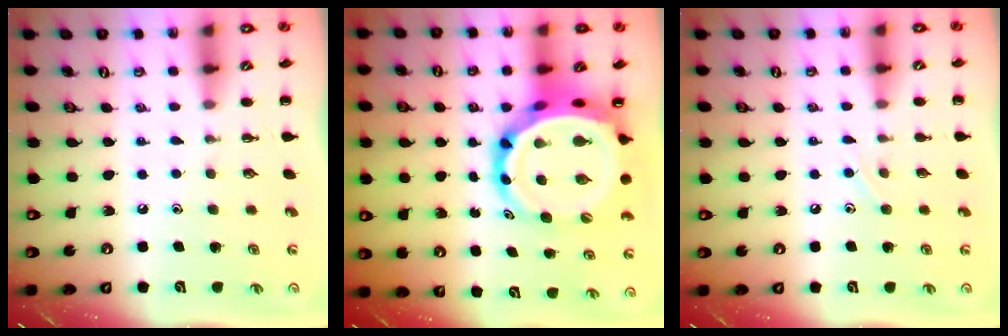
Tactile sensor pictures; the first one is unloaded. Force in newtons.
{"total": 12.7, "press": 12.2, "slide": 3.5}
{"total": 3.9, "press": 3.7, "slide": 1.2}